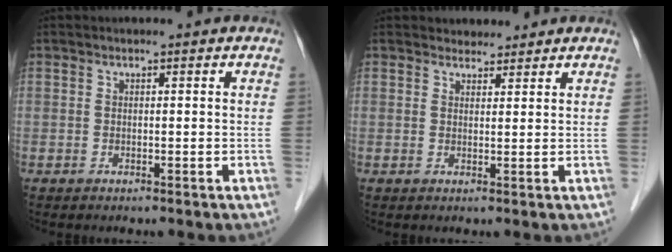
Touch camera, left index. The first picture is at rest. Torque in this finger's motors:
{"motor_torque": [0.21, -0.28, 0.05, 0.01]}